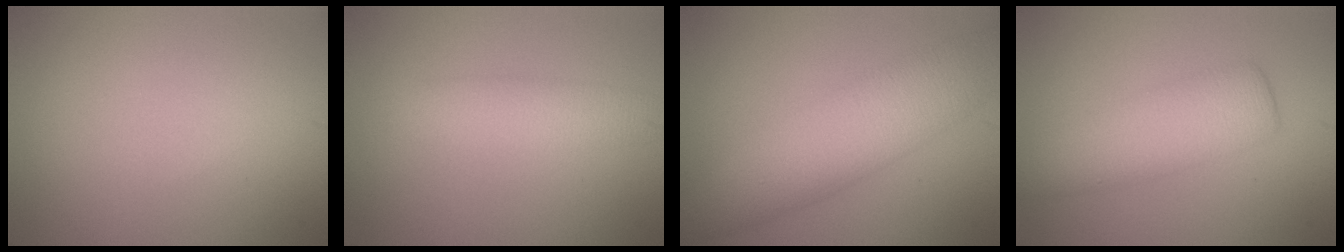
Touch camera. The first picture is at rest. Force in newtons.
{"total": 3.5, "press": 3.5, "slide": 0.2}
{"total": 7.1, "press": 7.1, "slide": 0.4}
{"total": 5.1, "press": 5.1, "slide": 0.1}